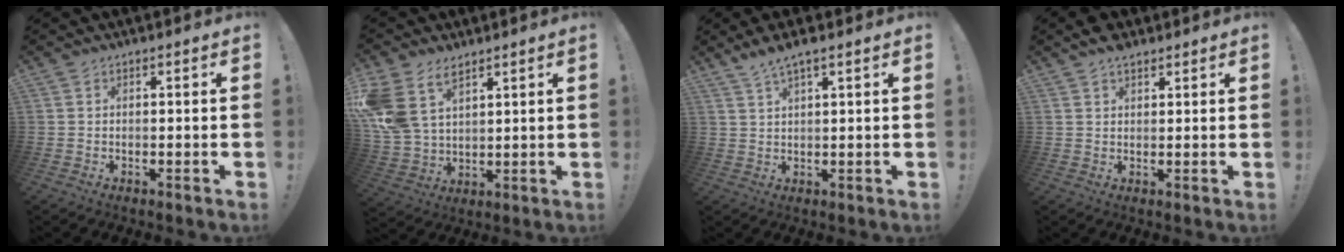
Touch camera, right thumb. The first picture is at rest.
{"total": 13.0, "force": [7.5, 8.0, 6.9], "torque": [-0.150, -0.035, 0.151]}
{"total": 4.3, "force": [3.2, 0.2, 2.9], "torque": [-0.056, -0.014, 0.055]}
{"total": 3.9, "force": [3.0, 2.0, 1.4], "torque": [-0.024, -0.015, 0.055]}